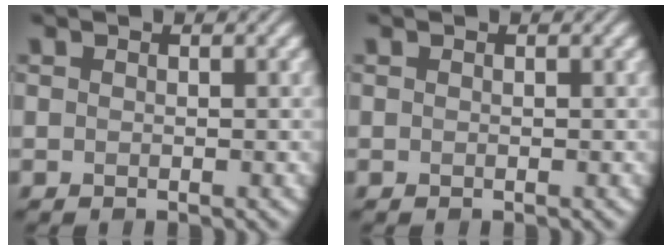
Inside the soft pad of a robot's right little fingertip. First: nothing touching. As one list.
[{"total": 0.0}]